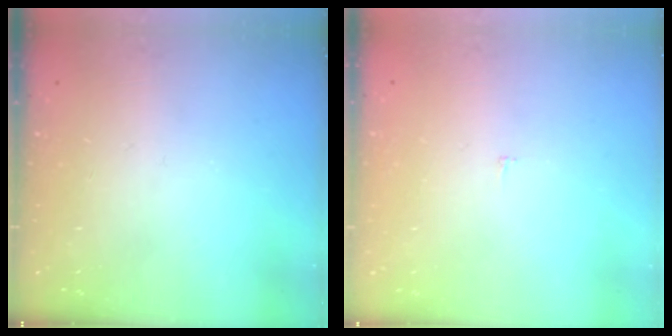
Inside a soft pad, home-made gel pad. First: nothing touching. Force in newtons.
{"total": 2.3, "press": 2.3, "slide": 0.2}